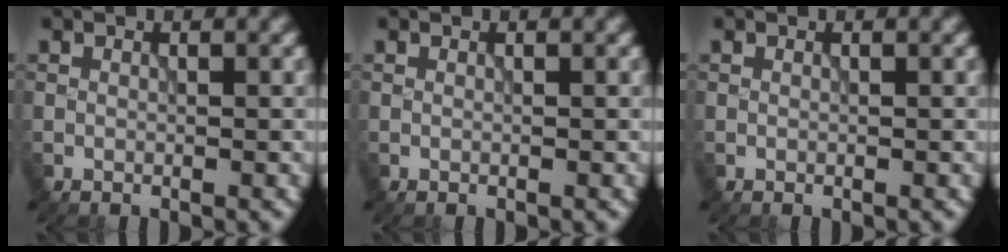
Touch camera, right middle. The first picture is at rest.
{"total": 0.0}
{"total": 0.0}